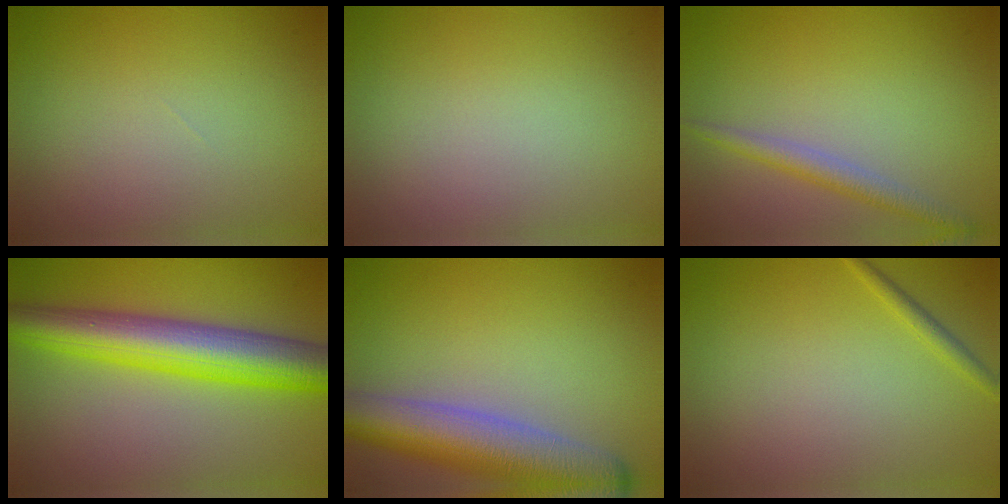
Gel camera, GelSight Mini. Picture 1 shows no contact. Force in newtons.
{"total": 0.0}
{"total": 2.2, "press": 2.2, "slide": 0.1}
{"total": 9.0, "press": 8.9, "slide": 0.2}
{"total": 8.4, "press": 8.4, "slide": 0.6}
{"total": 1.1, "press": 1.1, "slide": 0.0}